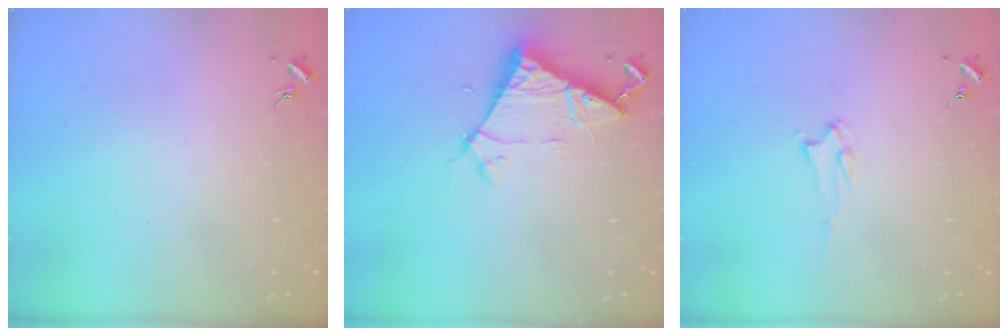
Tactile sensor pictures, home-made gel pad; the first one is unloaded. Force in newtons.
{"total": 6.4, "press": 6.4, "slide": 0.6}
{"total": 2.0, "press": 2.0, "slide": 0.2}